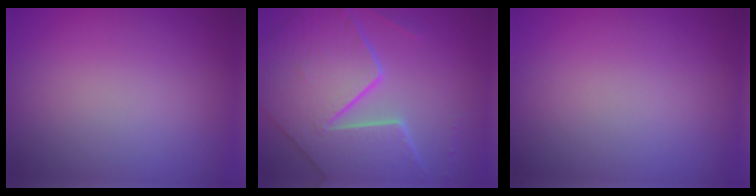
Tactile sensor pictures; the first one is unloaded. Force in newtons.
{"total": 9.6, "press": 7.0, "slide": 6.4}
{"total": 0.0}